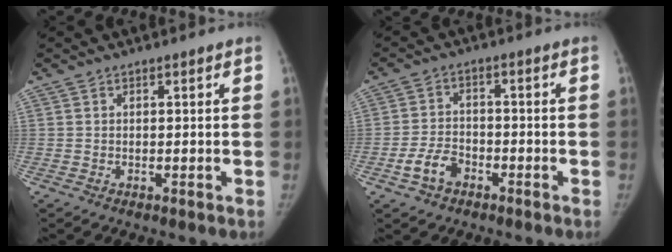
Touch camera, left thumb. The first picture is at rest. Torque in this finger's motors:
{"motor_torque": [-0.58, 0.70, 0.67, 0.40, 0.05]}